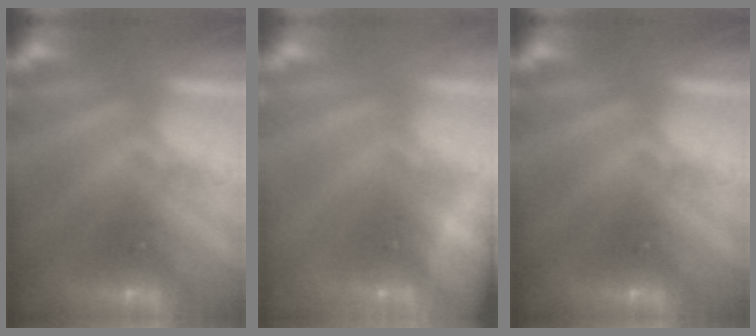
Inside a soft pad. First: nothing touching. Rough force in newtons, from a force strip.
{"total": 8.7}
{"total": 0.0}